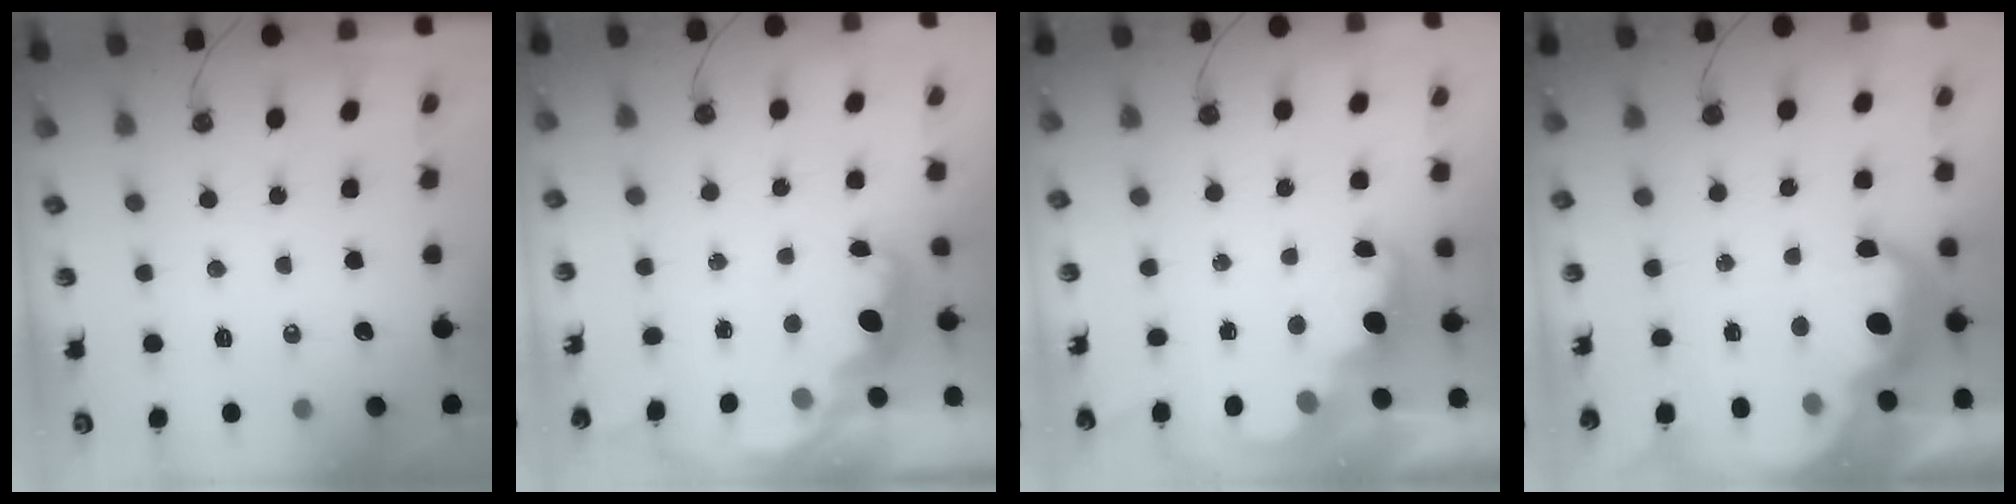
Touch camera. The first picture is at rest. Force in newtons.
{"total": 2.3, "press": 2.3, "slide": 0.5}
{"total": 2.4, "press": 2.3, "slide": 0.5}
{"total": 9.8, "press": 9.7, "slide": 0.7}